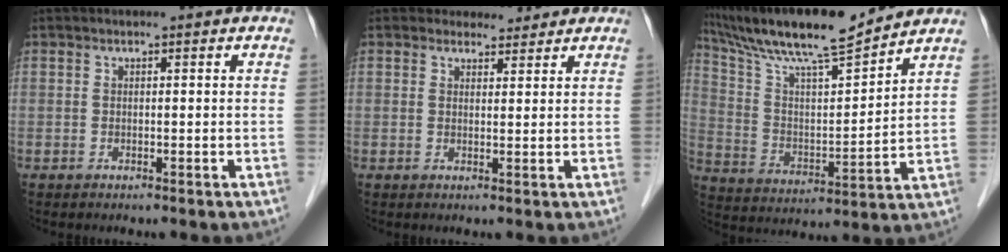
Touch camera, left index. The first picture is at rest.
{"total": 3.2, "force": [2.9, 1.2, -0.1], "torque": [0.003, 0.000, 0.039]}
{"total": 17.3, "force": [15.0, 0.7, 8.5], "torque": [-0.160, 0.009, 0.265]}